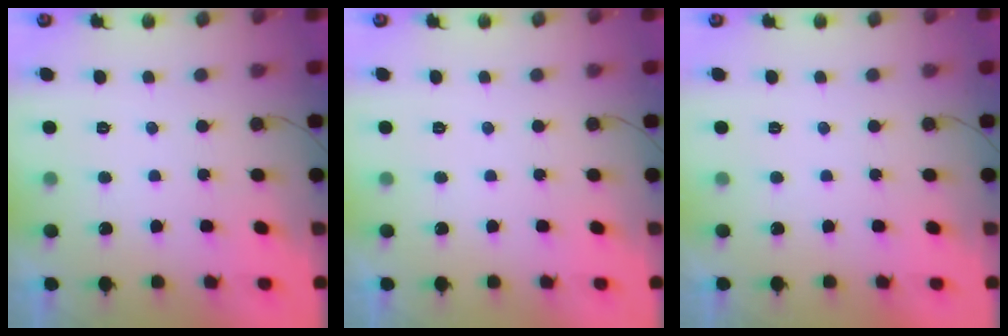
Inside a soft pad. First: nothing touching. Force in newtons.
{"total": 0.0}
{"total": 1.7, "press": 1.7, "slide": 0.1}